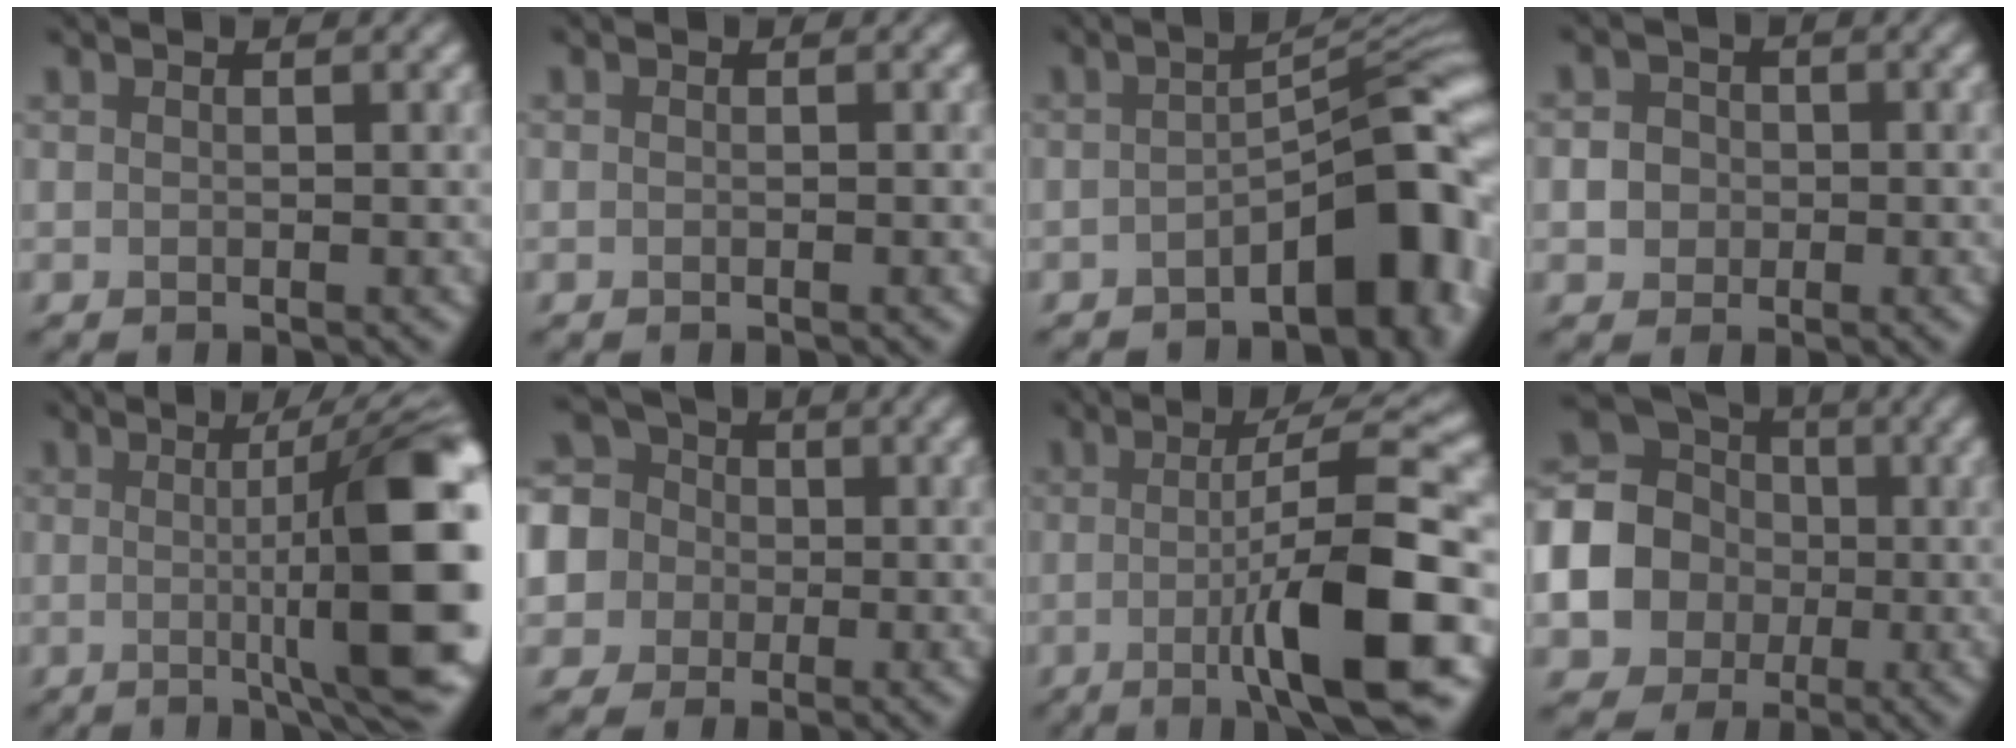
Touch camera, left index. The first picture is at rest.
{"total": 0.0}
{"total": 8.7, "force": [-3.7, 3.1, 7.3], "torque": [-0.080, 0.014, -0.062]}
{"total": 2.6, "force": [-0.3, 2.4, 0.8], "torque": [0.008, 0.005, -0.019]}
{"total": 14.5, "force": [-0.2, 3.3, 14.1], "torque": [-0.151, 0.001, 0.003]}
{"total": 7.2, "force": [-0.7, 6.9, 2.0], "torque": [-0.068, 0.024, -0.048]}
{"total": 11.1, "force": [-2.5, 1.7, 10.7], "torque": [-0.144, 0.008, -0.045]}
{"total": 16.1, "force": [-2.4, 15.0, 5.3], "torque": [-0.157, -0.005, -0.085]}